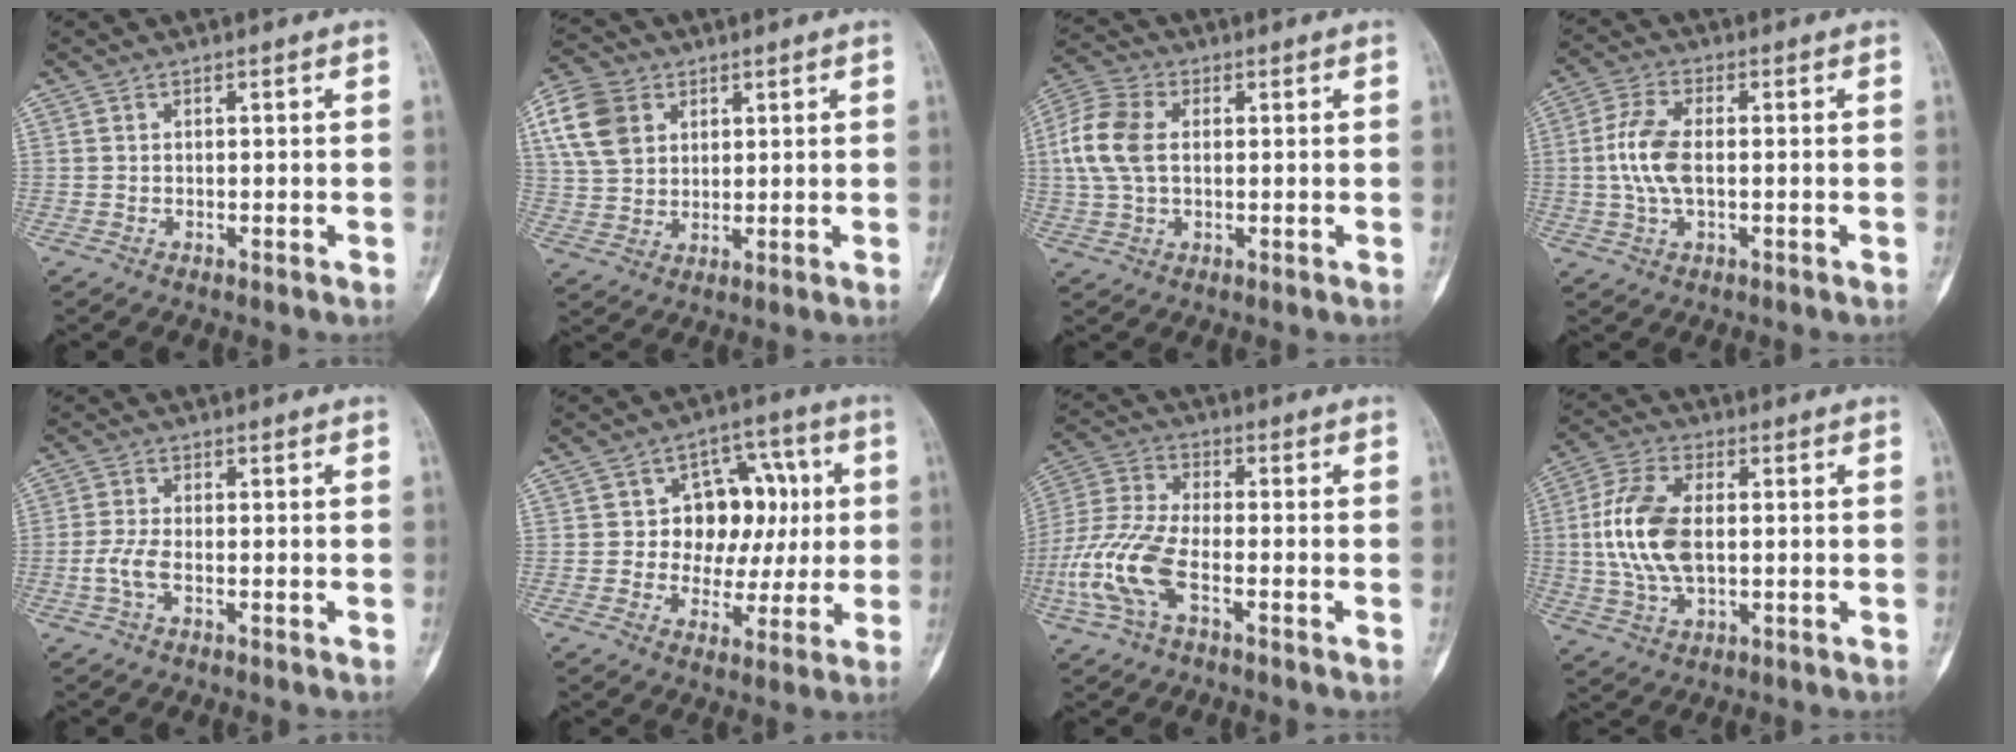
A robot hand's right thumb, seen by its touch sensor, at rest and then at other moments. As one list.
[{"total": 10.5, "force": [4.0, 7.9, 5.7], "torque": [-0.101, -0.002, 0.075]}, {"total": 9.9, "force": [1.0, 6.3, 7.6], "torque": [-0.173, 0.019, 0.018]}, {"total": 8.0, "force": [-0.2, 3.9, 7.0], "torque": [-0.157, 0.013, -0.006]}, {"total": 3.5, "force": [-1.1, 1.4, 3.1], "torque": [-0.077, 0.004, -0.025]}, {"total": 12.9, "force": [1.6, 9.7, 8.4], "torque": [-0.055, 0.019, 0.025]}, {"total": 12.1, "force": [-4.4, 5.3, 9.9], "torque": [-0.234, 0.024, -0.090]}, {"total": 12.7, "force": [0.4, 7.1, 10.6], "torque": [-0.220, 0.010, 0.008]}]